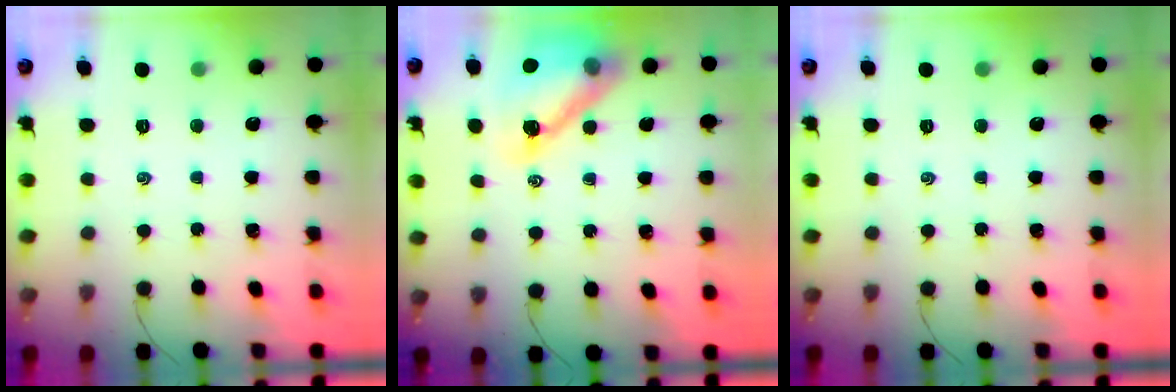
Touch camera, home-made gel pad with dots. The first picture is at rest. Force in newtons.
{"total": 15.5, "press": 14.9, "slide": 4.4}
{"total": 0.0}